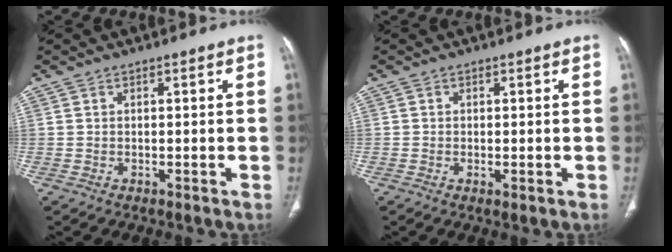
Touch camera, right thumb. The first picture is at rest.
{"total": 1.0, "force": [-0.3, 0.3, 0.9], "torque": [-0.020, -0.004, -0.005]}